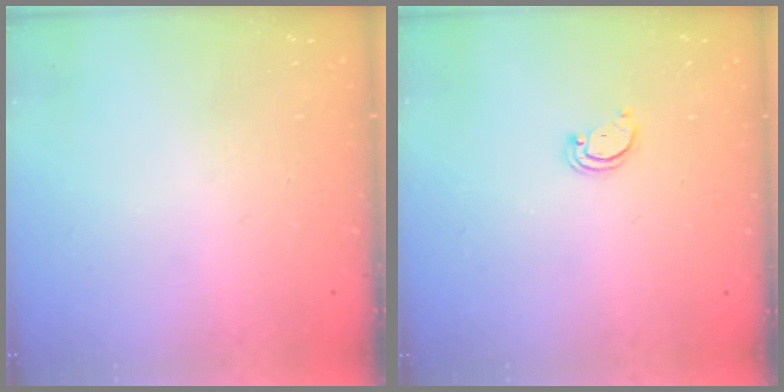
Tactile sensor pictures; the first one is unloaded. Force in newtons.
{"total": 1.5, "press": 1.5, "slide": 0.1}